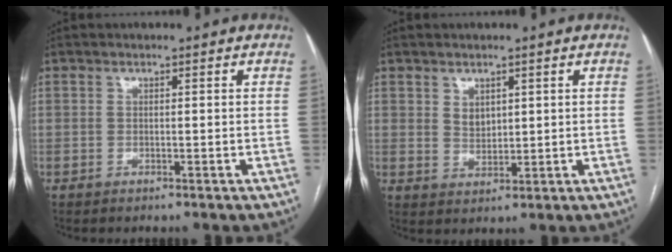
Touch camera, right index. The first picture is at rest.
{"total": 2.8, "force": [1.3, 2.0, 1.5], "torque": [-0.029, -0.002, 0.031]}